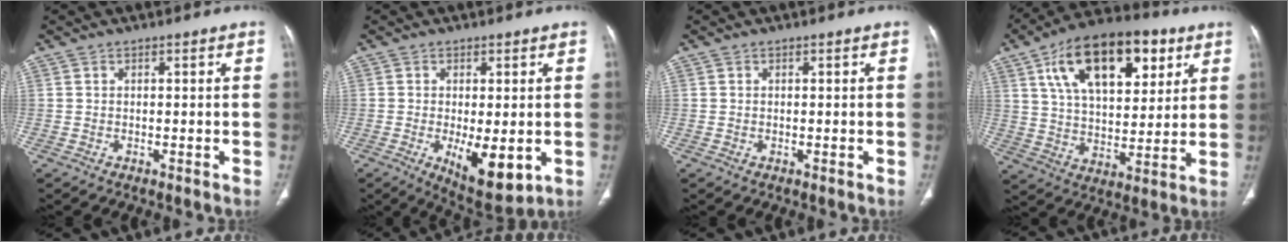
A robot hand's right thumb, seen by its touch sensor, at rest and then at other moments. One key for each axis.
{"total": 9.6, "fx": -2.1, "fy": 3.9, "fz": 8.5, "tx": -0.121, "ty": -0.023, "tz": -0.021}
{"total": 0.0}
{"total": 22.3, "fx": 9.6, "fy": 11.8, "fz": 16.2, "tx": -0.231, "ty": -0.014, "tz": 0.160}